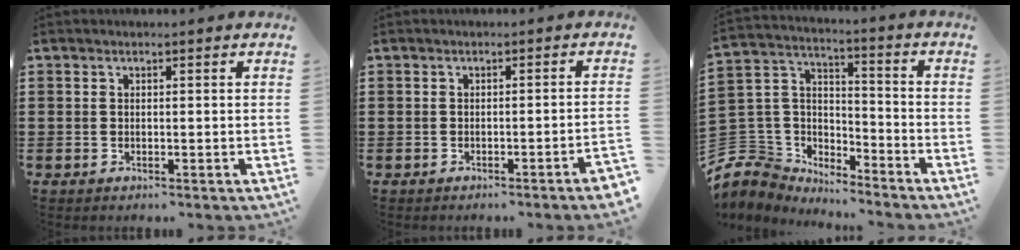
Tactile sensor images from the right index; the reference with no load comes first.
{"total": 1.4, "force": [-1.1, -0.3, 0.8], "torque": [-0.015, -0.003, -0.020]}
{"total": 6.9, "force": [-4.7, 5.1, 0.2], "torque": [-0.062, -0.009, -0.097]}